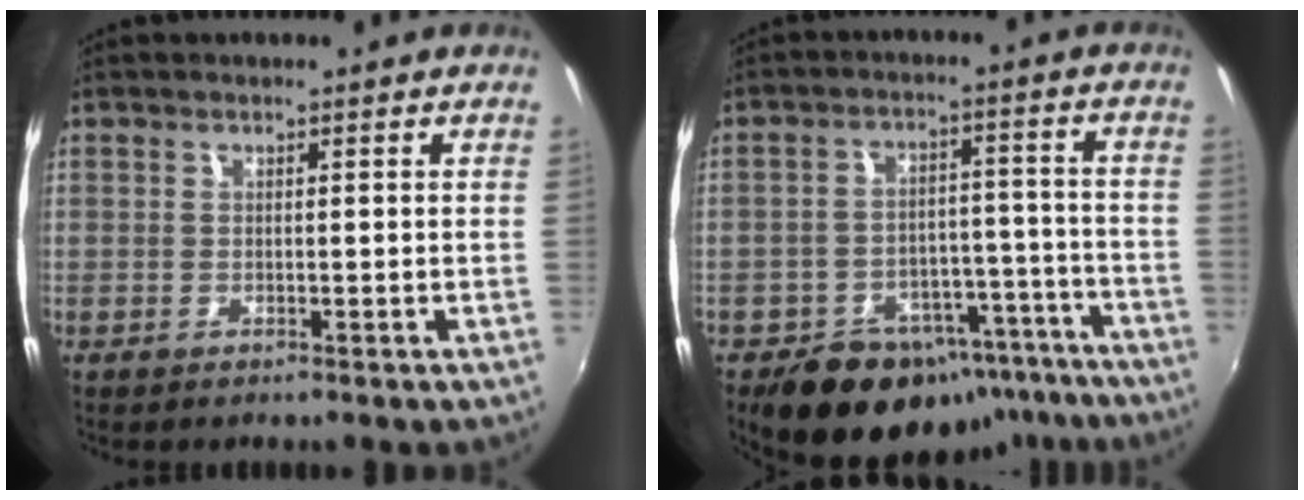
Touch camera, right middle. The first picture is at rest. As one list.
[{"total": 17.4, "force": [-12.4, 10.3, 6.6], "torque": [-0.129, 0.035, -0.147]}]